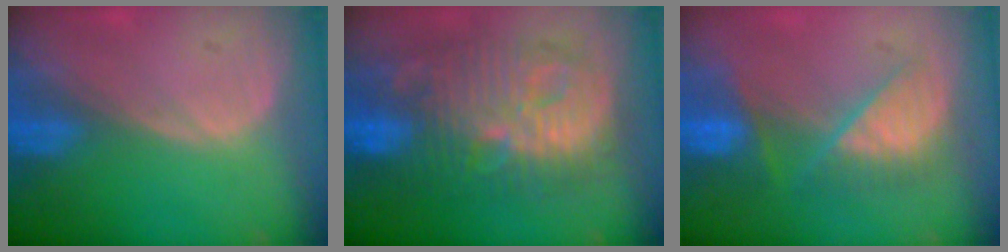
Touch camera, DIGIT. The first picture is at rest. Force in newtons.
{"total": 13.1, "press": 13.1, "slide": 1.3}
{"total": 7.3, "press": 7.2, "slide": 1.0}